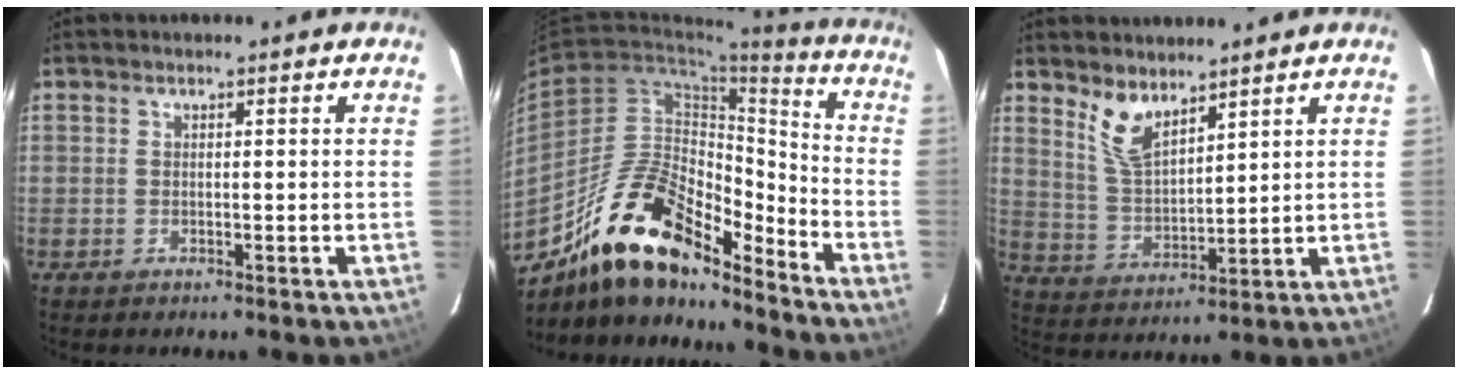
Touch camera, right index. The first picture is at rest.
{"total": 20.0, "force": [-15.3, 7.1, 10.7], "torque": [-0.194, 0.014, -0.269]}
{"total": 7.1, "force": [5.2, 2.6, 4.1], "torque": [-0.079, -0.005, 0.112]}